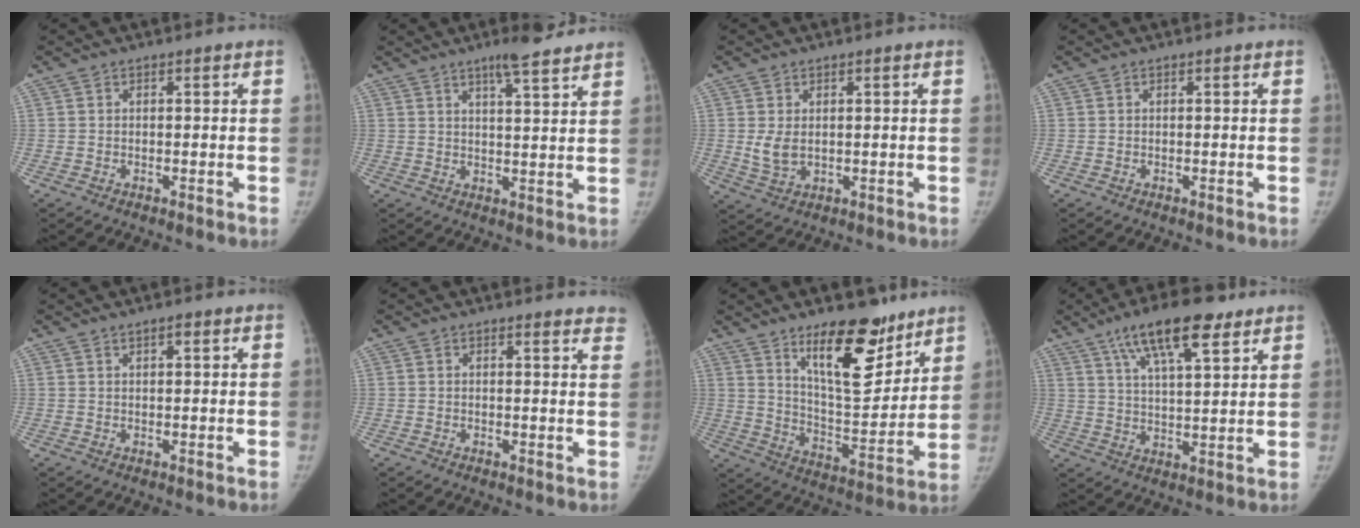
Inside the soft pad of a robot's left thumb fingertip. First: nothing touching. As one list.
[{"total": 7.4, "force": [5.6, 1.1, 4.7], "torque": [-0.066, -0.030, 0.083]}, {"total": 4.0, "force": [0.4, 2.6, 2.9], "torque": [-0.053, -0.010, 0.015]}, {"total": 0.0}, {"total": 1.4, "force": [0.9, 0.5, 1.0], "torque": [-0.012, -0.002, 0.012]}, {"total": 5.5, "force": [5.2, 1.4, 1.2], "torque": [0.016, -0.023, 0.035]}, {"total": 17.6, "force": [11.7, 7.0, 11.1], "torque": [-0.119, -0.092, 0.194]}, {"total": 14.4, "force": [8.6, 4.8, 10.5], "torque": [-0.154, -0.024, 0.144]}]